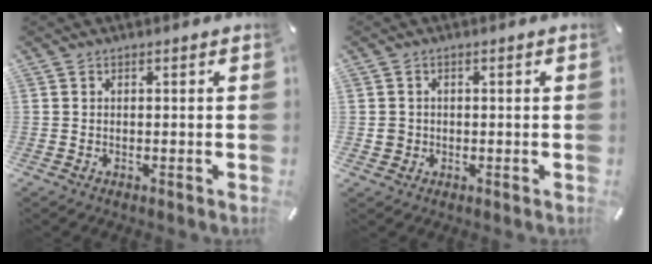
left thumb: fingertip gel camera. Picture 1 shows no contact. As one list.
[{"total": 2.2, "force": [0.0, 2.2, 0.1], "torque": [-0.001, 0.006, -0.003]}]